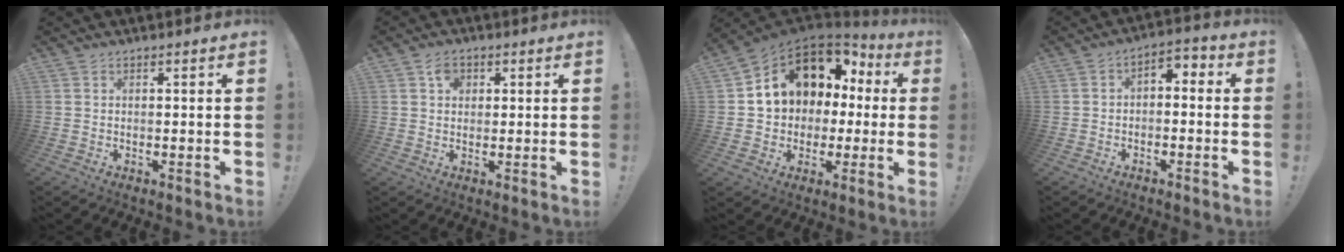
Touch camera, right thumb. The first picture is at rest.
{"total": 4.0, "force": [1.5, 3.3, 1.8], "torque": [-0.020, -0.002, 0.024]}
{"total": 11.9, "force": [4.4, 9.5, 5.7], "torque": [-0.089, -0.026, 0.093]}
{"total": 4.1, "force": [-2.9, 2.2, 1.9], "torque": [-0.033, 0.016, -0.054]}